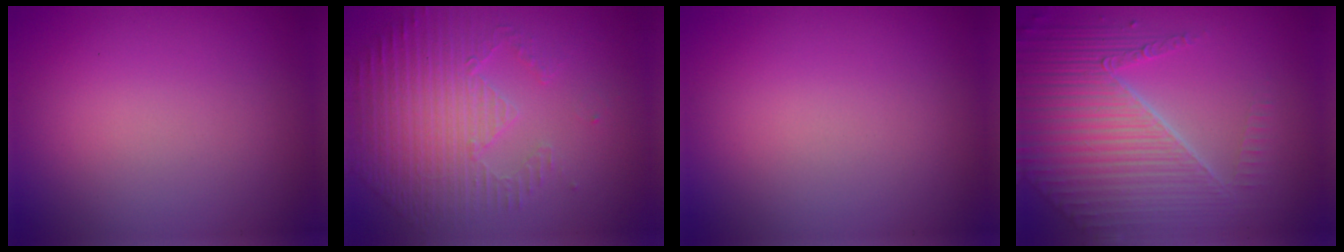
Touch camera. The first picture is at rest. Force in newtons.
{"total": 4.8, "press": 3.5, "slide": 3.3}
{"total": 0.0}
{"total": 8.1, "press": 5.9, "slide": 5.7}